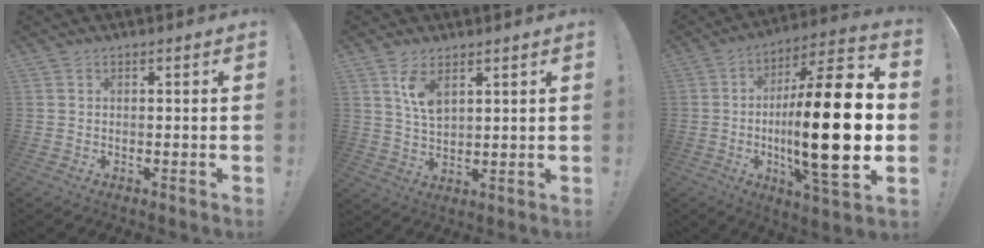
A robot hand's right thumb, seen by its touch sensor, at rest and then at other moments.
{"total": 7.1, "force": [3.9, 3.3, 4.9], "torque": [-0.087, -0.014, 0.071]}
{"total": 26.6, "force": [-2.7, 6.1, 25.7], "torque": [-0.443, -0.002, -0.051]}